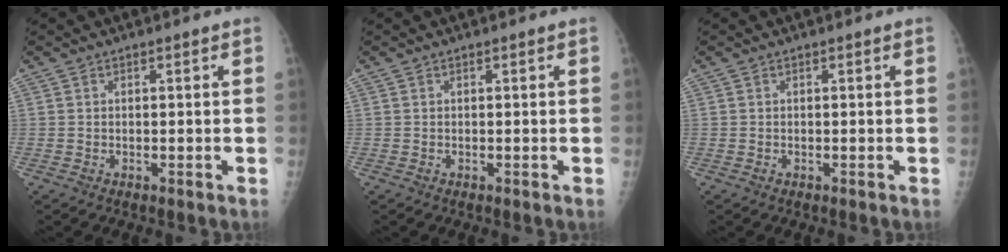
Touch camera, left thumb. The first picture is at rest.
{"total": 0.0}
{"total": 0.0}